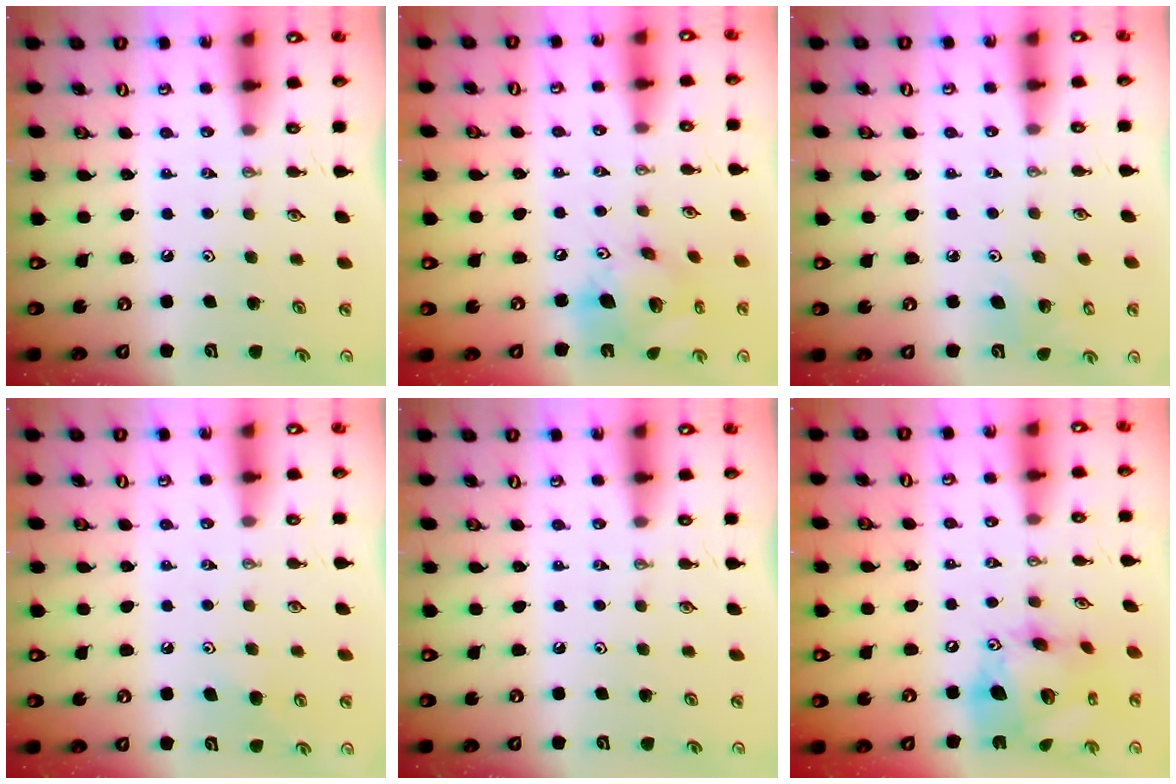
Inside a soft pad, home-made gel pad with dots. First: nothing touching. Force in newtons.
{"total": 15.1, "press": 14.8, "slide": 3.1}
{"total": 4.7, "press": 4.5, "slide": 1.6}
{"total": 5.5, "press": 5.4, "slide": 1.2}
{"total": 0.0}
{"total": 17.7, "press": 17.6, "slide": 1.8}